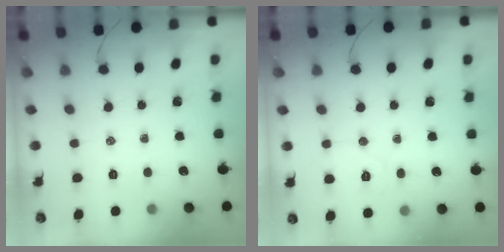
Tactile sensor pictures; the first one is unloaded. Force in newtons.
{"total": 6.5, "press": 6.4, "slide": 1.1}